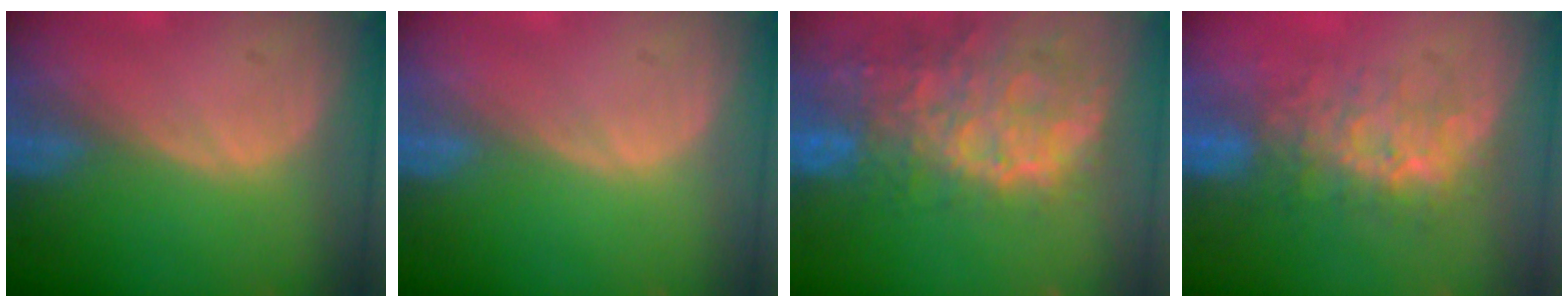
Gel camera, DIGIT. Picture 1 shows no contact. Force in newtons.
{"total": 0.0}
{"total": 13.6, "press": 11.0, "slide": 7.9}
{"total": 7.7, "press": 7.3, "slide": 2.3}